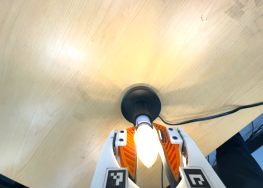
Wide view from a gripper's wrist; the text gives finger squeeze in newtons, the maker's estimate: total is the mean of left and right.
{"total": 22.6, "left": 20.5, "right": 24.6}